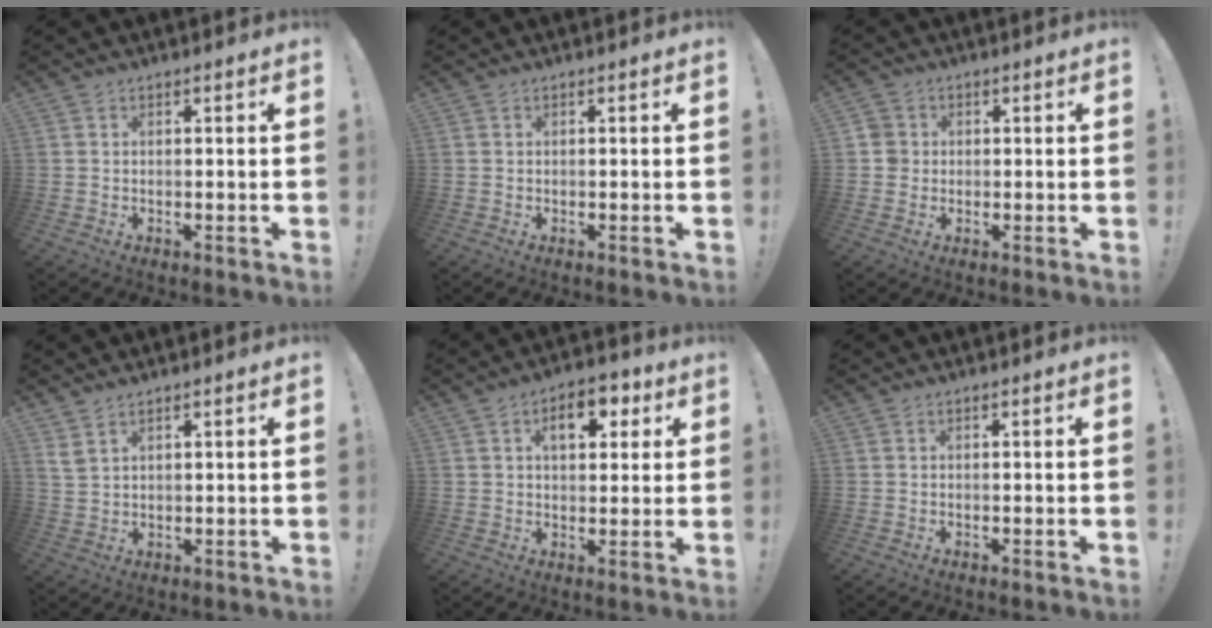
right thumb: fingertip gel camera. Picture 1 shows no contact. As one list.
[{"total": 0.0}, {"total": 3.4, "force": [-0.2, 3.2, 1.0], "torque": [-0.008, 0.008, -0.003]}, {"total": 3.1, "force": [2.3, 1.1, 1.8], "torque": [-0.044, -0.008, 0.046]}, {"total": 9.1, "force": [3.5, 5.3, 6.6], "torque": [-0.081, -0.002, 0.056]}, {"total": 0.0}]